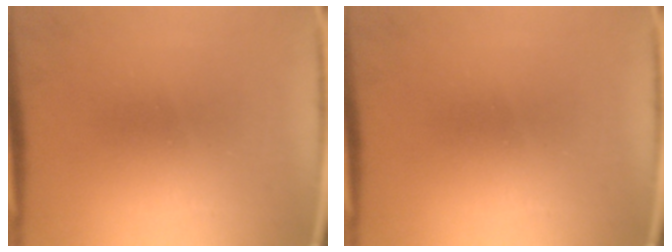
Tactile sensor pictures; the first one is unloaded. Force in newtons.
{"total": 0.0}